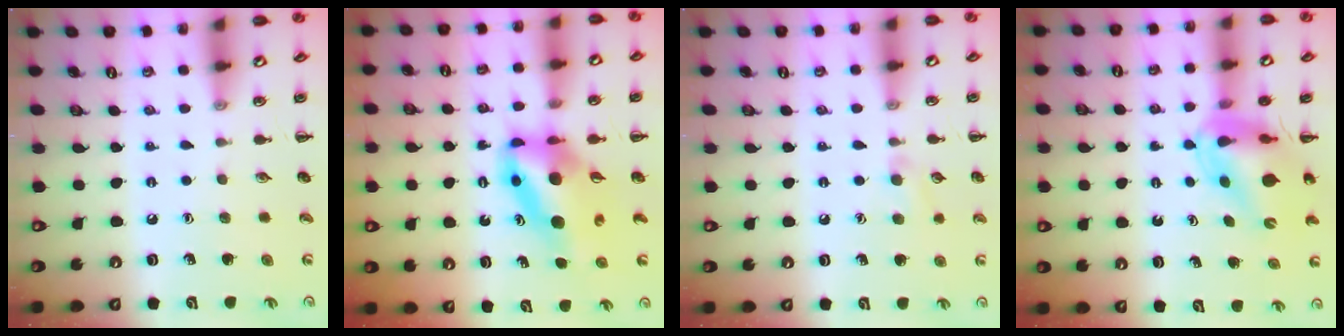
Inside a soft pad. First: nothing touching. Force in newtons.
{"total": 9.1, "press": 8.7, "slide": 2.6}
{"total": 5.5, "press": 5.2, "slide": 1.8}
{"total": 10.7, "press": 10.1, "slide": 3.4}